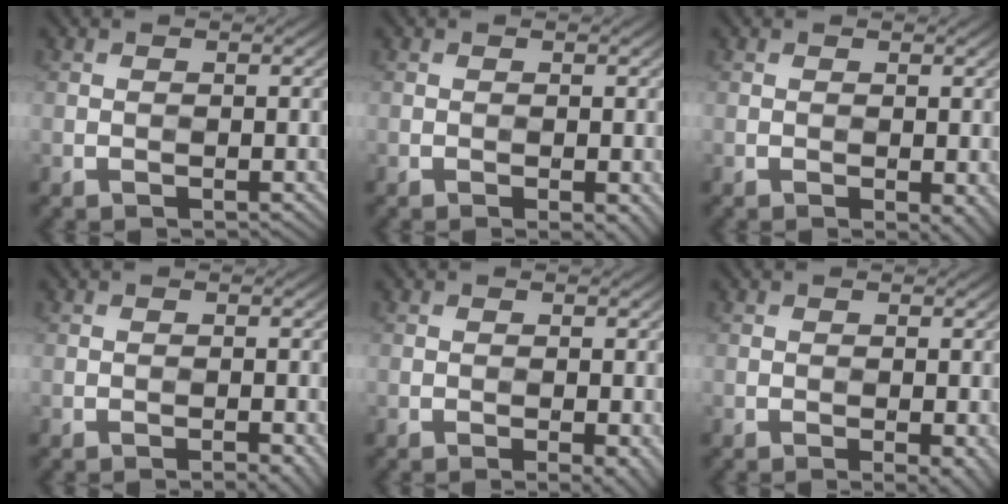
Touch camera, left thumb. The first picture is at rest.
{"total": 1.4, "force": [-0.3, 0.4, 1.3], "torque": [-0.022, -0.005, -0.002]}
{"total": 1.9, "force": [-0.3, 0.9, 1.6], "torque": [-0.021, -0.007, -0.001]}
{"total": 1.4, "force": [-0.7, 0.1, 1.2], "torque": [-0.016, 0.002, -0.008]}
{"total": 1.6, "force": [-0.4, 0.2, 1.5], "torque": [-0.023, -0.002, -0.006]}
{"total": 1.7, "force": [-0.5, 0.3, 1.7], "torque": [-0.025, -0.004, -0.006]}